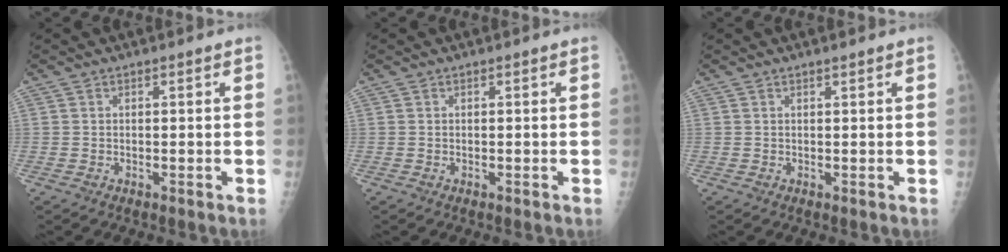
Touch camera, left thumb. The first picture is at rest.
{"total": 0.0}
{"total": 0.8, "force": [0.6, 0.0, 0.5], "torque": [-0.008, -0.003, 0.012]}